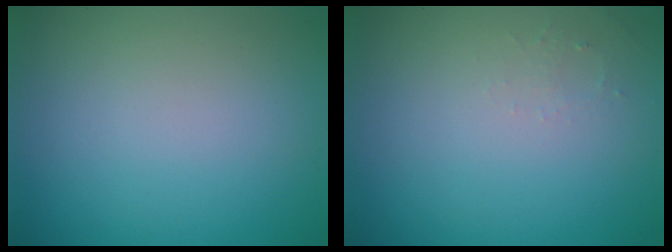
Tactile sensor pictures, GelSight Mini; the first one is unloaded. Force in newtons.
{"total": 0.8, "press": 0.8, "slide": 0.3}